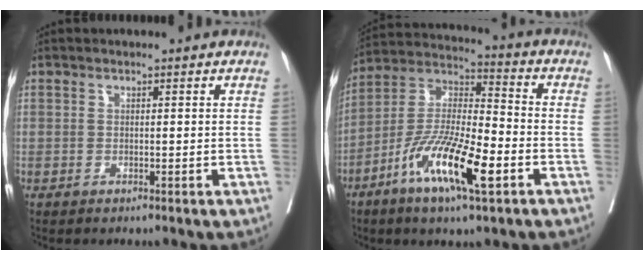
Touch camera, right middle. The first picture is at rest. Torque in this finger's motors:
{"motor_torque": [1.84, -0.30, 0.86, 0.21]}